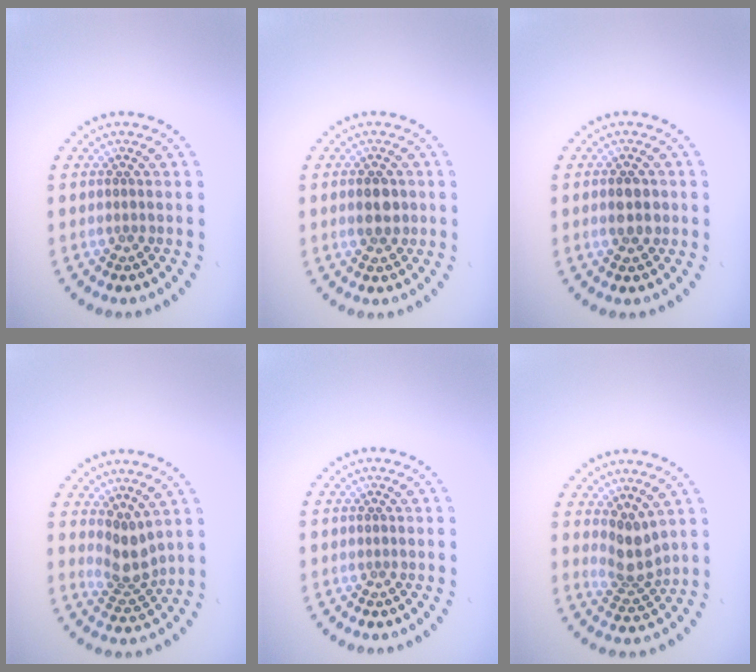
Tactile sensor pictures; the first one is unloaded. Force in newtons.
{"total": 2.4, "press": 2.4, "slide": 0.1}
{"total": 2.7, "press": 2.7, "slide": 0.2}
{"total": 2.8, "press": 2.2, "slide": 1.8}
{"total": 0.0}
{"total": 3.0, "press": 2.2, "slide": 1.9}